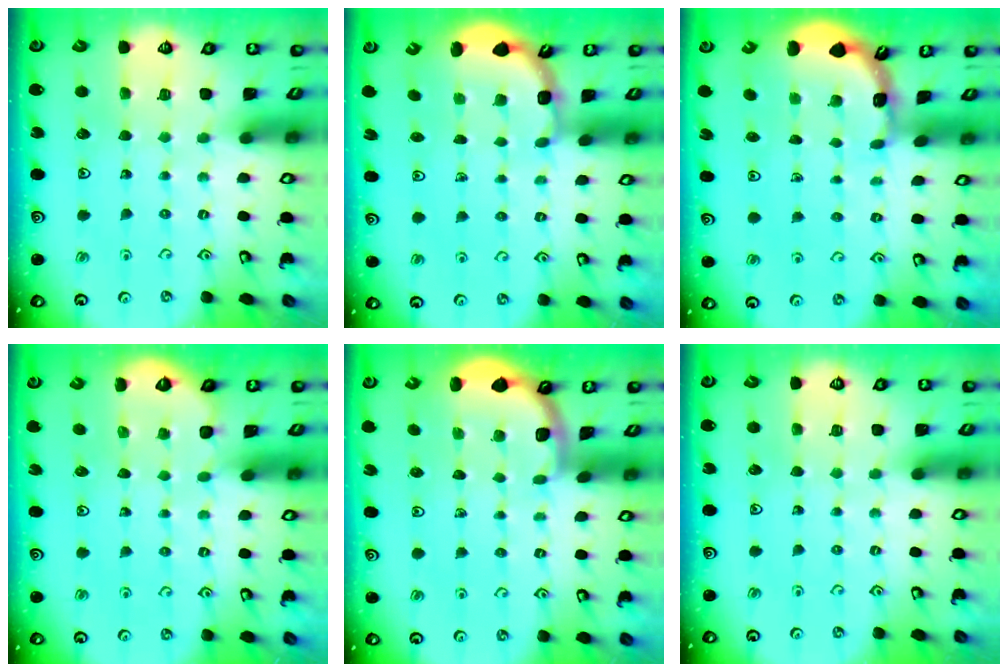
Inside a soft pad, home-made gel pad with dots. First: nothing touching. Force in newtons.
{"total": 2.8, "press": 2.8, "slide": 0.6}
{"total": 1.9, "press": 1.9, "slide": 0.1}
{"total": 2.0, "press": 2.0, "slide": 0.1}
{"total": 1.6, "press": 1.6, "slide": 0.2}
{"total": 0.0}